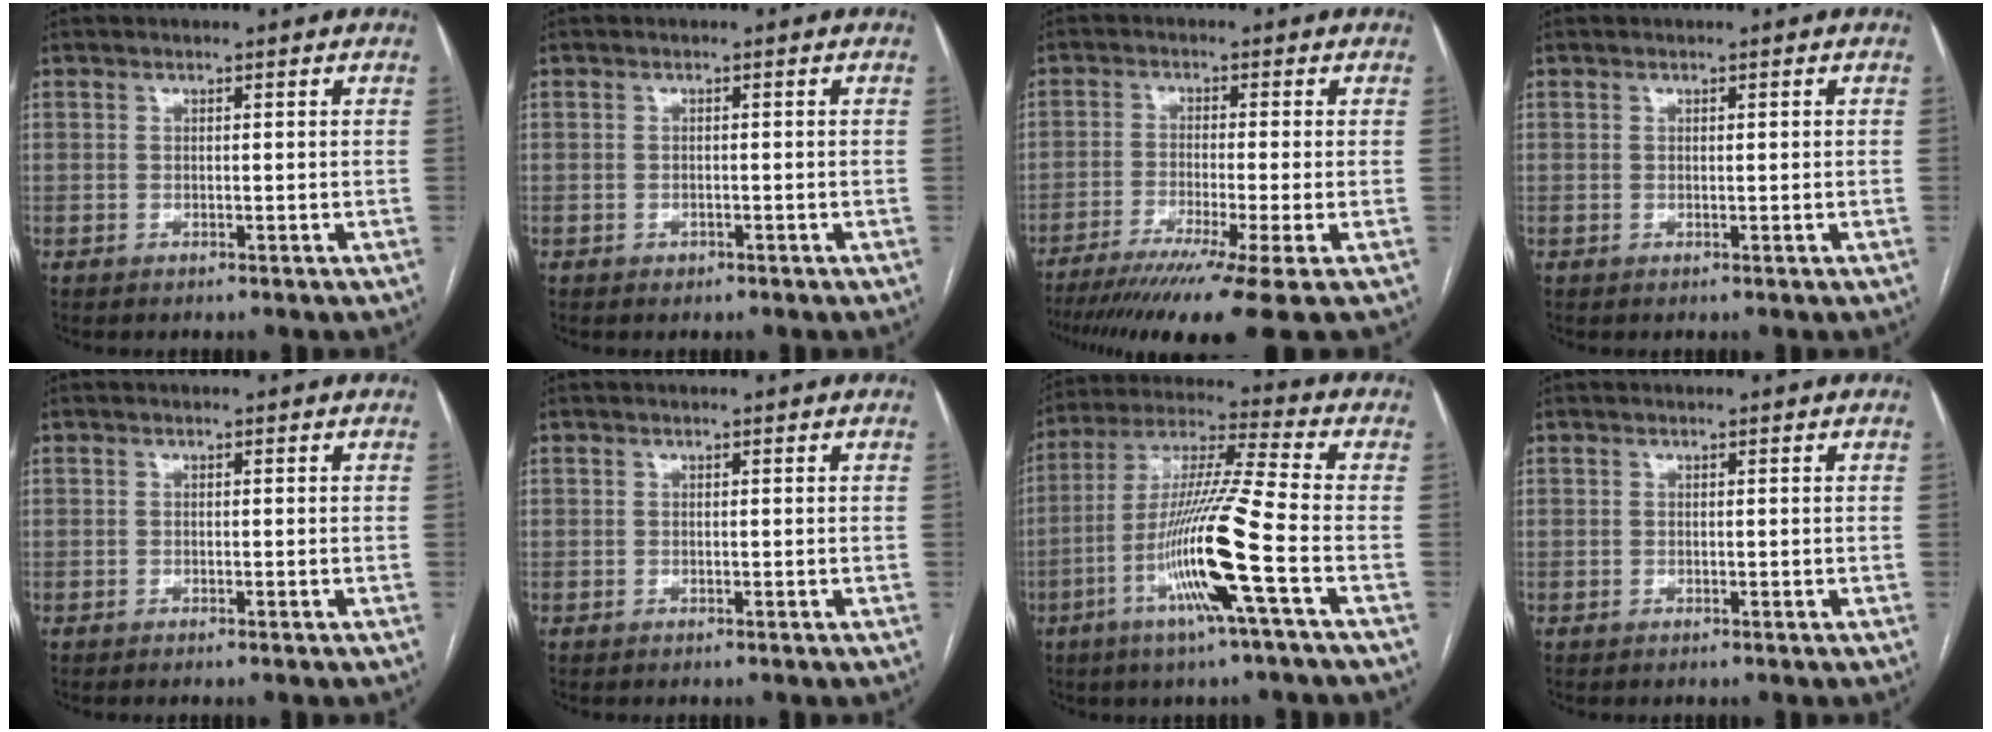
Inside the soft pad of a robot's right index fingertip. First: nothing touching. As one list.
[{"total": 0.7, "force": [-0.4, 0.6, 0.2], "torque": [-0.005, 0.002, -0.004]}, {"total": 14.2, "force": [-10.5, -1.6, 9.4], "torque": [-0.129, -0.044, -0.165]}, {"total": 0.6, "force": [0.1, 0.1, 0.6], "torque": [-0.013, 0.001, 0.003]}, {"total": 0.0}, {"total": 0.0}, {"total": 15.6, "force": [-5.4, -1.4, 14.5], "torque": [-0.288, -0.012, -0.108]}, {"total": 0.0}]